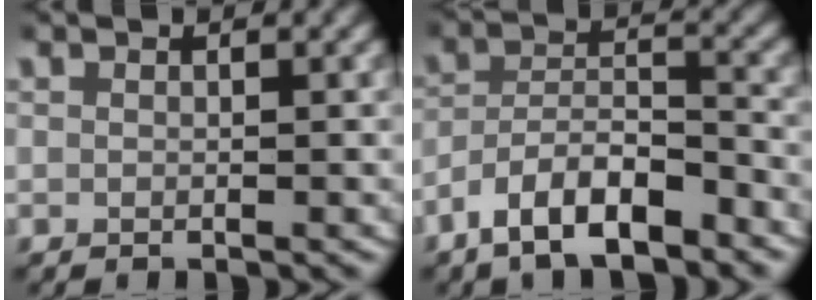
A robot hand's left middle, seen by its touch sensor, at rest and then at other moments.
{"total": 6.6, "force": [-4.7, 3.6, 2.8], "torque": [-0.048, -0.001, -0.091]}